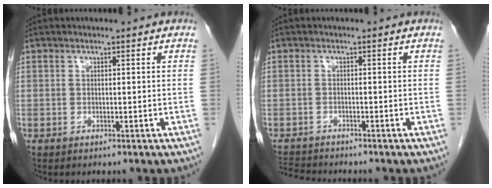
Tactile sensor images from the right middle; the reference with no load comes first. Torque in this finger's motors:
{"motor_torque": [0.04, -0.03, 0.00, -0.01]}